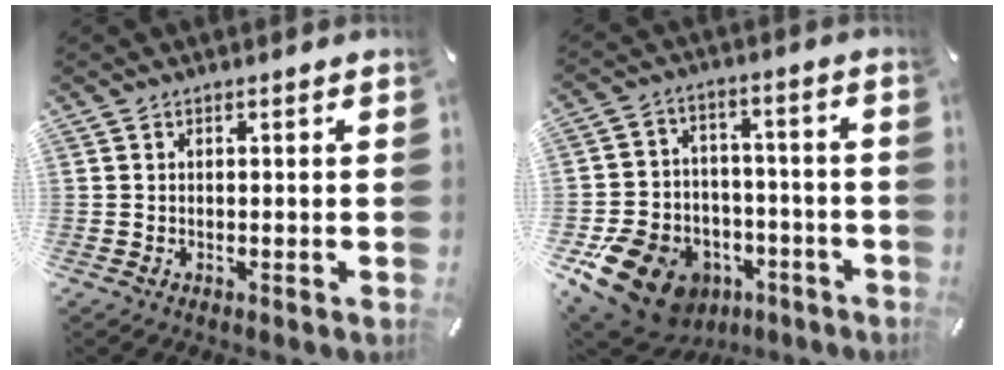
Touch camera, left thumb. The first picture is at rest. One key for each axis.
{"total": 16.7, "fx": -8.0, "fy": 12.8, "fz": 7.2, "tx": -0.123, "ty": 0.049, "tz": -0.120}